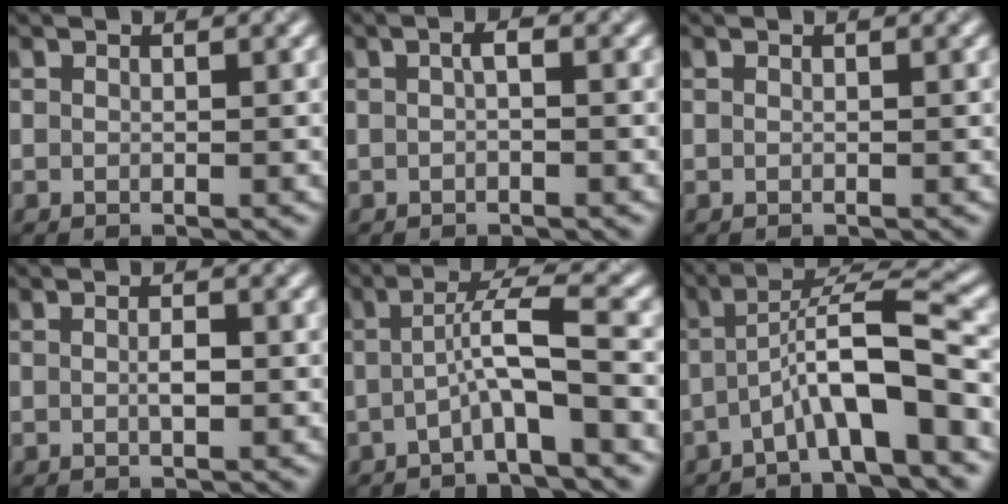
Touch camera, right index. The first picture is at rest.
{"total": 1.0, "force": [-0.1, 0.2, 0.9], "torque": [-0.018, 0.002, -0.002]}
{"total": 0.0}
{"total": 1.4, "force": [-0.1, 0.4, 1.3], "torque": [-0.024, -0.001, -0.002]}
{"total": 4.2, "force": [-1.1, 0.3, 4.0], "torque": [-0.071, 0.017, -0.028]}
{"total": 6.5, "force": [-2.2, 1.0, 6.0], "torque": [-0.105, 0.024, -0.043]}